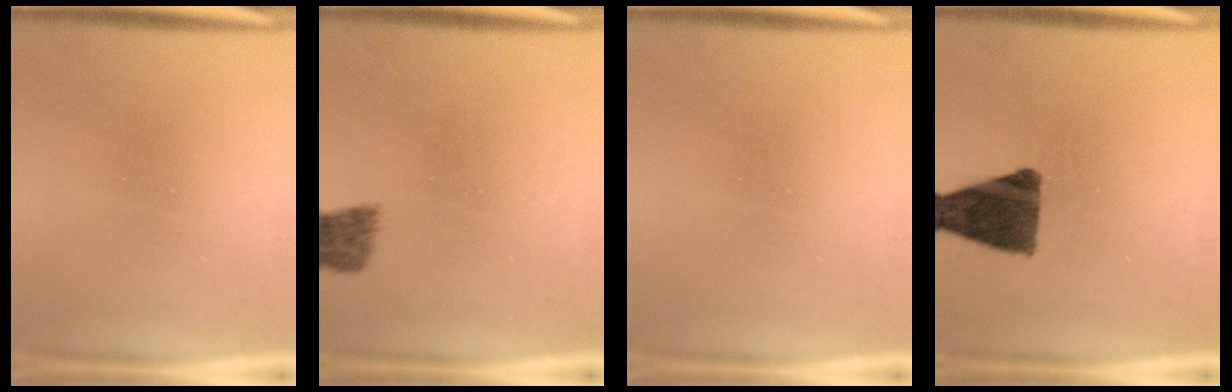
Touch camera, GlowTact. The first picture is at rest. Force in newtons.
{"total": 2.3}
{"total": 0.0}
{"total": 10.8}